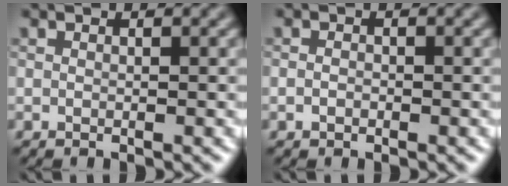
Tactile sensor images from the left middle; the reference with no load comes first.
{"total": 0.7, "force": [-0.3, 0.6, 0.4], "torque": [-0.006, -0.001, -0.008]}